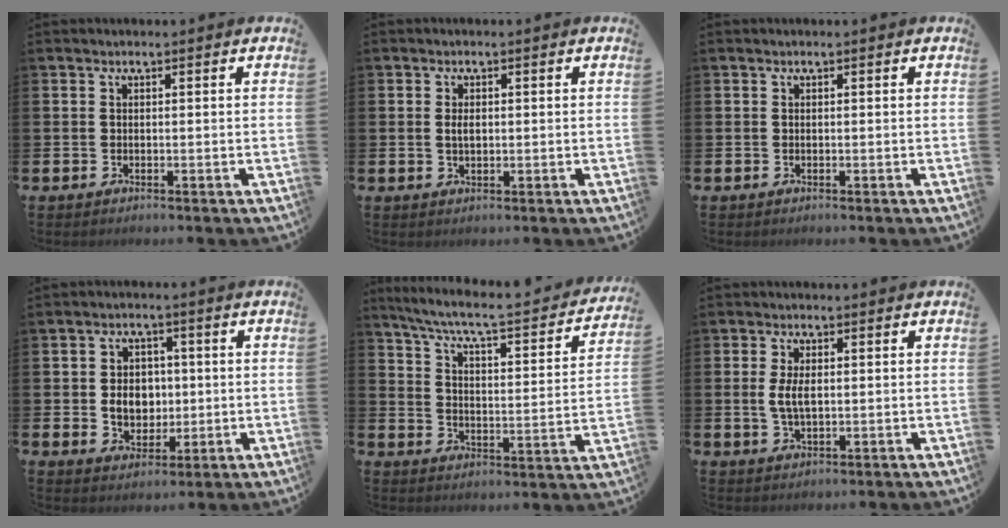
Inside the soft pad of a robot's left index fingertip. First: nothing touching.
{"total": 1.6, "force": [0.2, 0.9, 1.3], "torque": [-0.013, -0.001, -0.001]}
{"total": 0.0}
{"total": 4.8, "force": [0.2, 4.1, 2.5], "torque": [-0.038, 0.006, -0.005]}
{"total": 6.4, "force": [5.5, 0.8, 3.1], "torque": [-0.086, -0.043, 0.086]}
{"total": 3.6, "force": [0.4, 1.8, 3.1], "torque": [-0.056, 0.005, 0.004]}